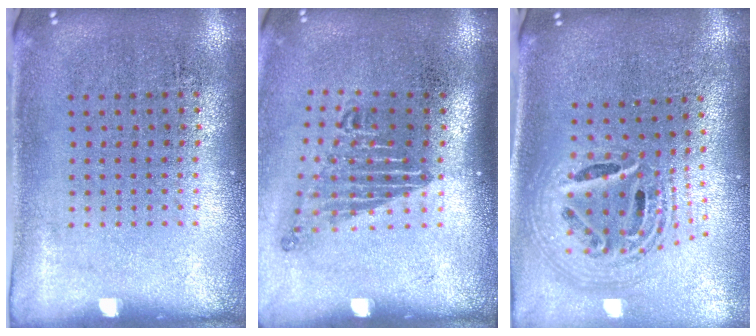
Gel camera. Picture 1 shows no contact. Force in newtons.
{"total": 1.7, "press": 1.2, "slide": 1.3}
{"total": 2.4, "press": 1.8, "slide": 1.7}